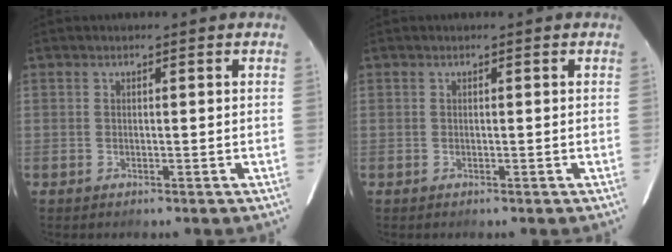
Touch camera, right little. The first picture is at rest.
{"total": 0.0}